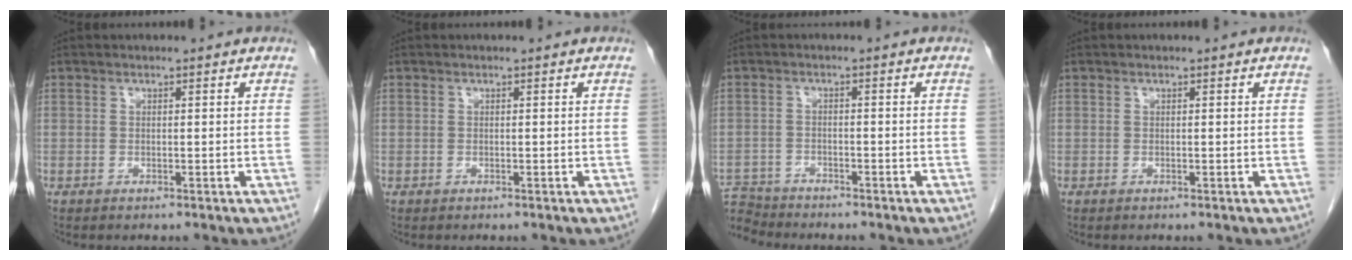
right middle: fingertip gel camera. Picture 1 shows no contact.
{"total": 0.0}
{"total": 5.8, "force": [-5.7, 1.1, -0.4], "torque": [0.007, -0.001, -0.110]}
{"total": 0.0}